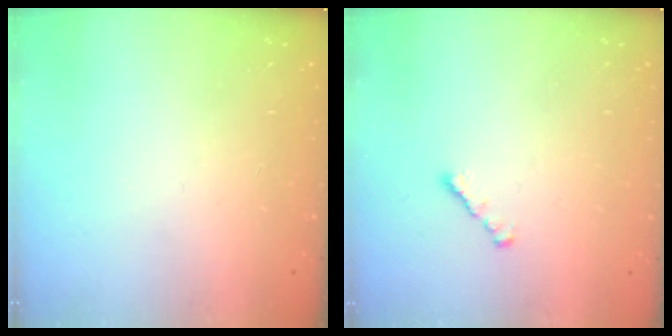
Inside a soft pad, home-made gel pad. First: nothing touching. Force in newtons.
{"total": 1.3, "press": 1.2, "slide": 0.5}